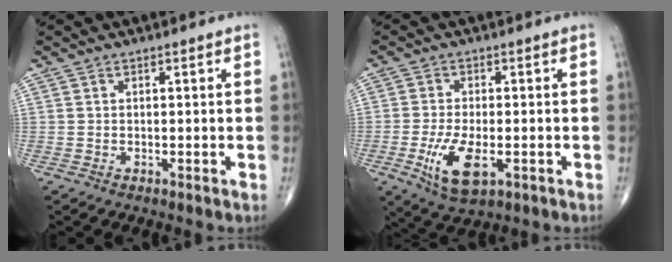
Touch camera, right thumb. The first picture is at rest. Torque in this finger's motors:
{"motor_torque": [0.20, 0.33, 0.33, 0.11, 0.26]}